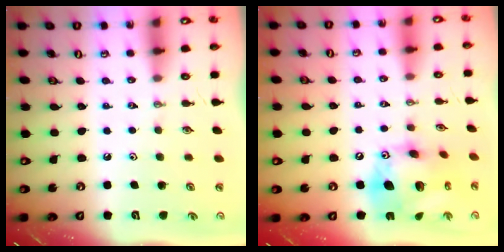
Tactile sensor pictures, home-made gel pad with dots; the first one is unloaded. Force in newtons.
{"total": 17.9, "press": 17.8, "slide": 1.6}